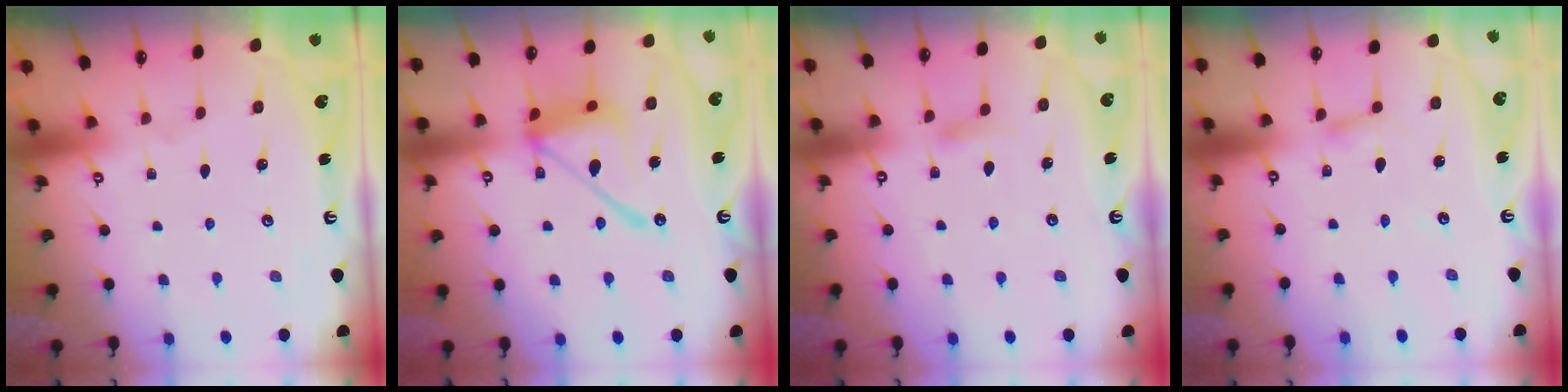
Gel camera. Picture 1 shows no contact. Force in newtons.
{"total": 14.7, "press": 14.7, "slide": 1.2}
{"total": 6.5, "press": 6.5, "slide": 0.7}
{"total": 2.8, "press": 2.8, "slide": 0.2}